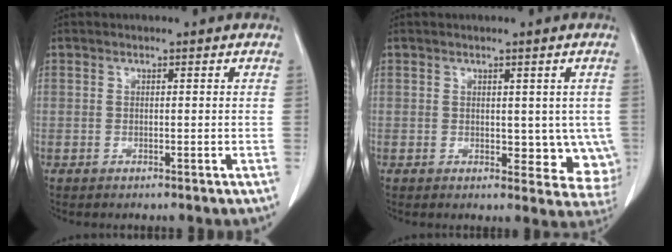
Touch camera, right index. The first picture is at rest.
{"total": 7.0, "force": [0.2, 4.1, 5.6], "torque": [-0.040, -0.008, 0.007]}